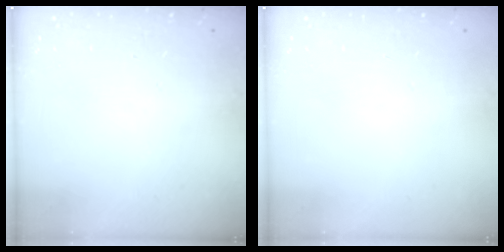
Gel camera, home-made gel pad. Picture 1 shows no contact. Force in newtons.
{"total": 0.0}